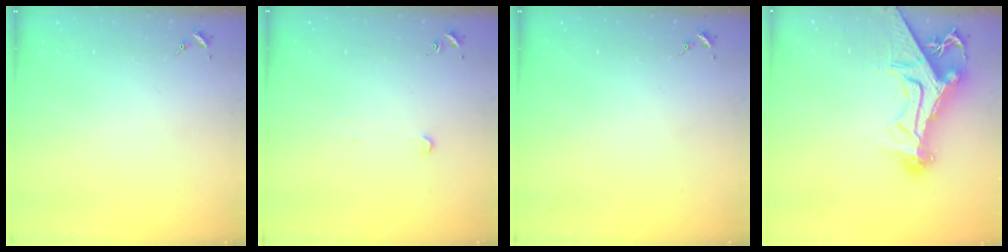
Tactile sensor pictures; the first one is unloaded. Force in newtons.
{"total": 2.4, "press": 2.4, "slide": 0.2}
{"total": 0.0}
{"total": 16.3, "press": 16.2, "slide": 1.5}